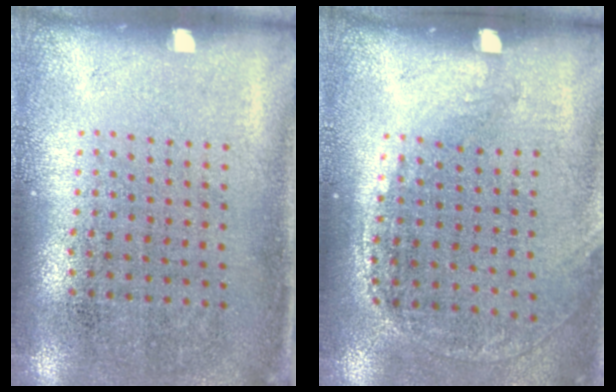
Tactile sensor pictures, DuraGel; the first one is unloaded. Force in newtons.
{"total": 1.3, "press": 0.9, "slide": 0.9}